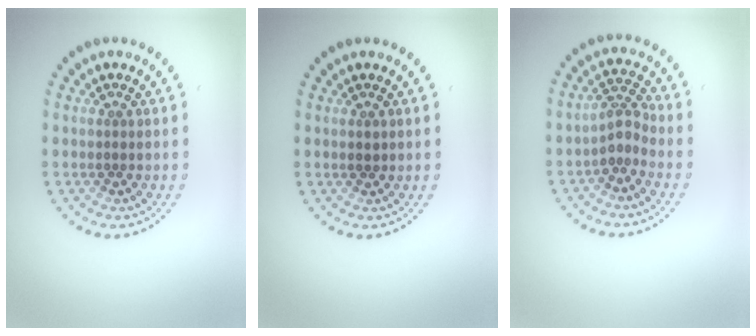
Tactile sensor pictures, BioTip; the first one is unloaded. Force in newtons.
{"total": 0.9, "press": 0.8, "slide": 0.2}
{"total": 2.3, "press": 1.6, "slide": 1.6}